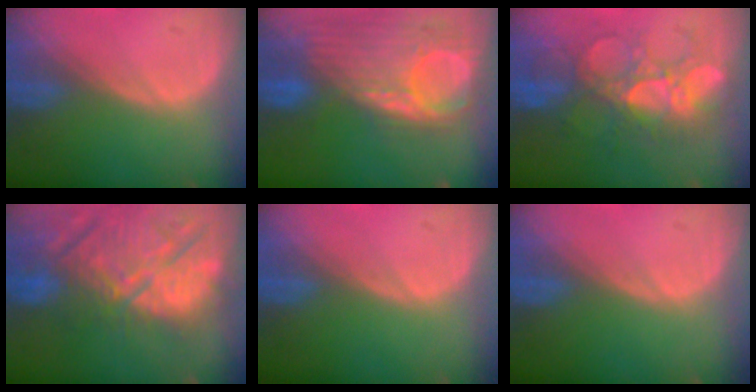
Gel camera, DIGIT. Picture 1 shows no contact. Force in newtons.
{"total": 11.7, "press": 10.3, "slide": 5.5}
{"total": 9.1, "press": 8.8, "slide": 2.1}
{"total": 14.8, "press": 12.9, "slide": 7.3}
{"total": 0.0}
{"total": 0.0}